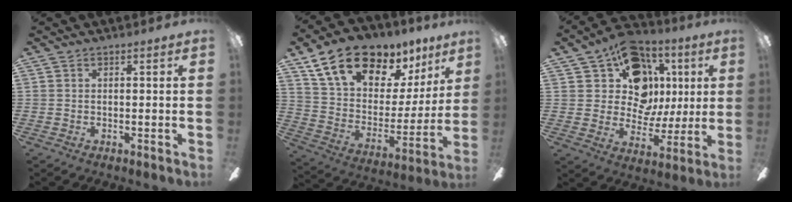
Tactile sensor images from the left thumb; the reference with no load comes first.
{"total": 19.4, "force": [13.5, 10.0, 9.7], "torque": [-0.169, -0.082, 0.245]}
{"total": 17.4, "force": [7.0, 13.3, 8.8], "torque": [-0.132, -0.022, 0.136]}